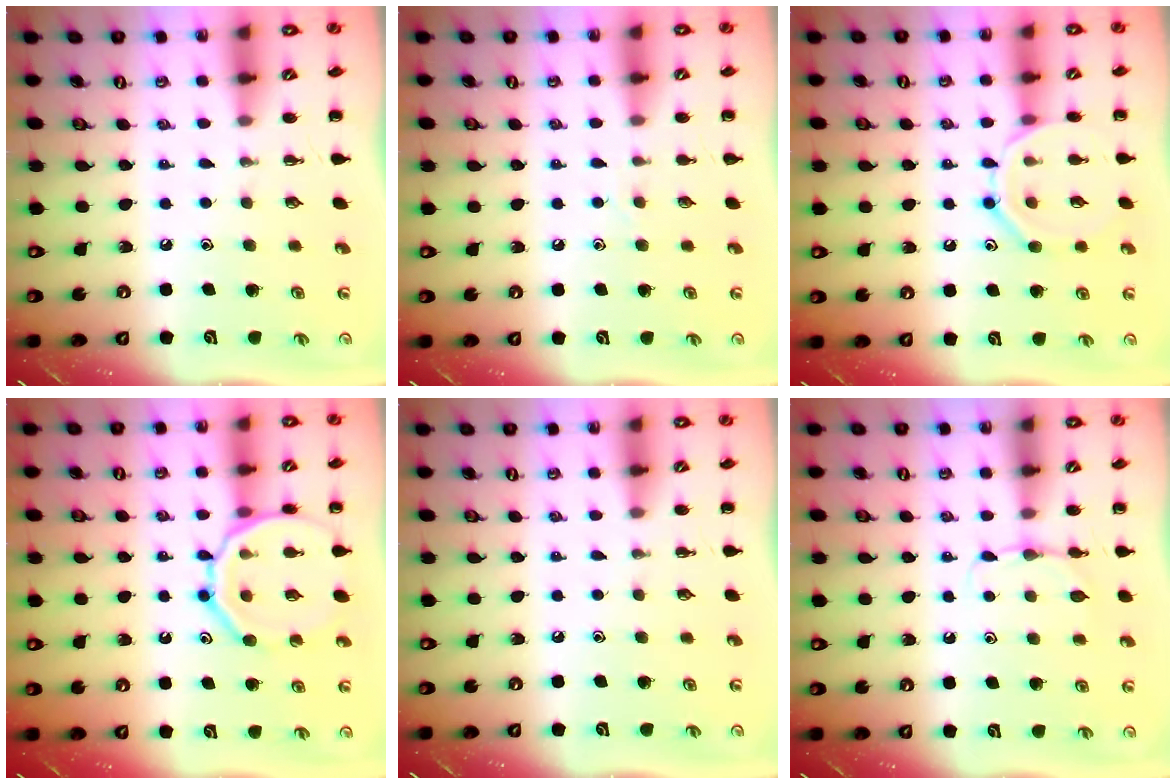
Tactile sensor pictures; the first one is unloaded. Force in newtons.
{"total": 4.9, "press": 4.7, "slide": 1.4}
{"total": 10.7, "press": 10.7, "slide": 0.4}
{"total": 15.7, "press": 15.7, "slide": 1.3}
{"total": 0.0}
{"total": 4.7, "press": 4.5, "slide": 1.4}